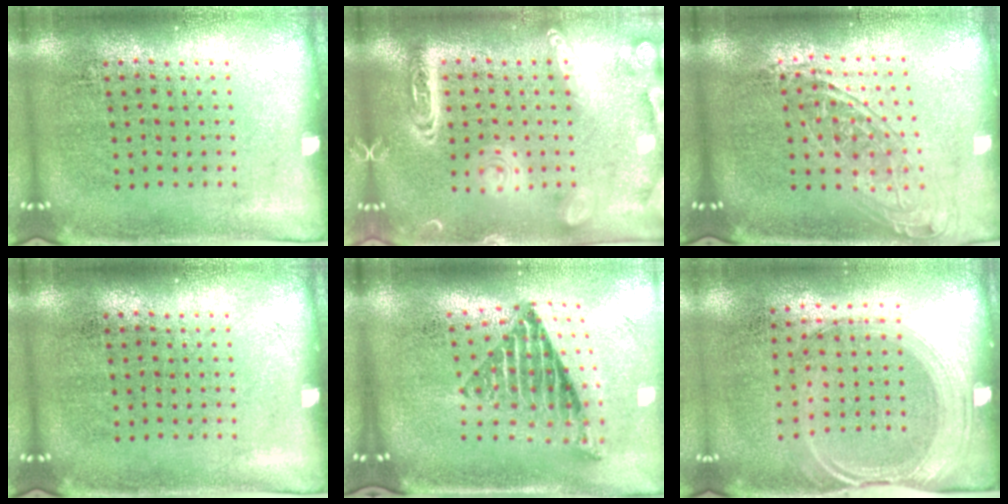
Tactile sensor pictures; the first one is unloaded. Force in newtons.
{"total": 4.1, "press": 4.1, "slide": 0.4}
{"total": 1.5, "press": 1.3, "slide": 0.8}
{"total": 0.0}
{"total": 1.7, "press": 1.4, "slide": 1.1}
{"total": 1.5, "press": 1.3, "slide": 0.8}